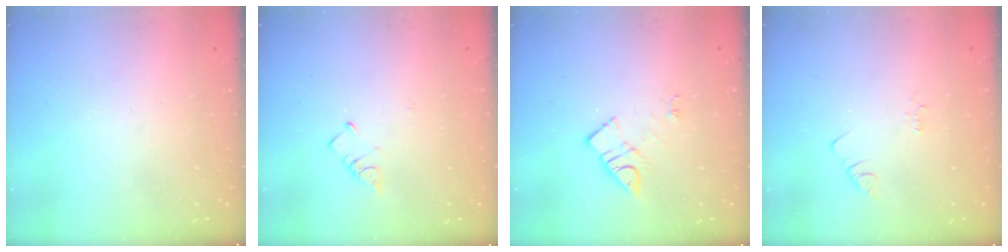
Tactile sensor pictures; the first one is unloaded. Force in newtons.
{"total": 3.0, "press": 3.0, "slide": 0.4}
{"total": 8.9, "press": 8.9, "slide": 0.5}
{"total": 1.9, "press": 1.9, "slide": 0.2}